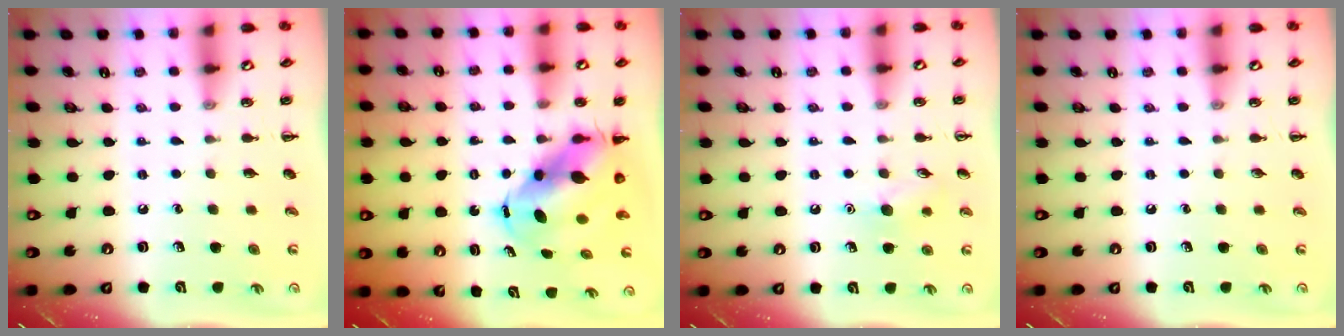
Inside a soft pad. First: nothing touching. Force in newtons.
{"total": 8.8, "press": 8.5, "slide": 2.1}
{"total": 7.0, "press": 6.8, "slide": 1.6}
{"total": 0.0}